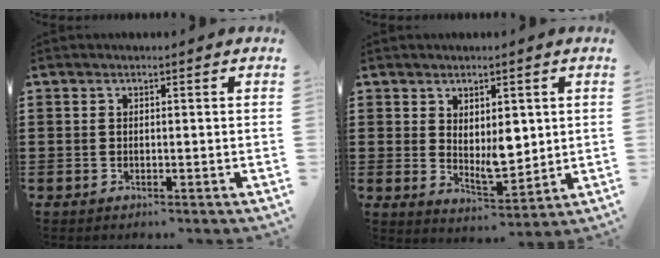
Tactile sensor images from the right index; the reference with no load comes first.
{"total": 5.0, "force": [2.1, 2.8, 3.5], "torque": [-0.051, -0.012, 0.035]}